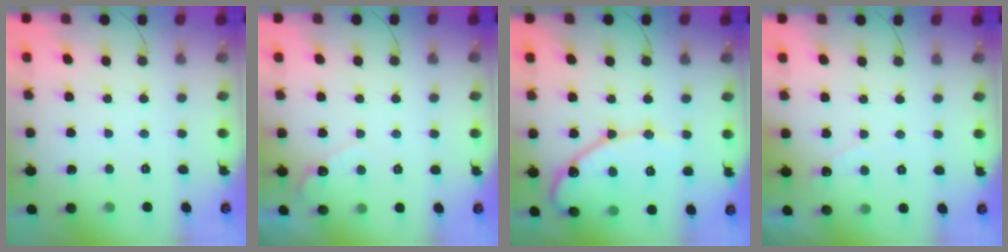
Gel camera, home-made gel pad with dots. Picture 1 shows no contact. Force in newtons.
{"total": 4.0, "press": 4.0, "slide": 0.2}
{"total": 14.0, "press": 14.0, "slide": 1.3}
{"total": 2.7, "press": 2.7, "slide": 0.1}